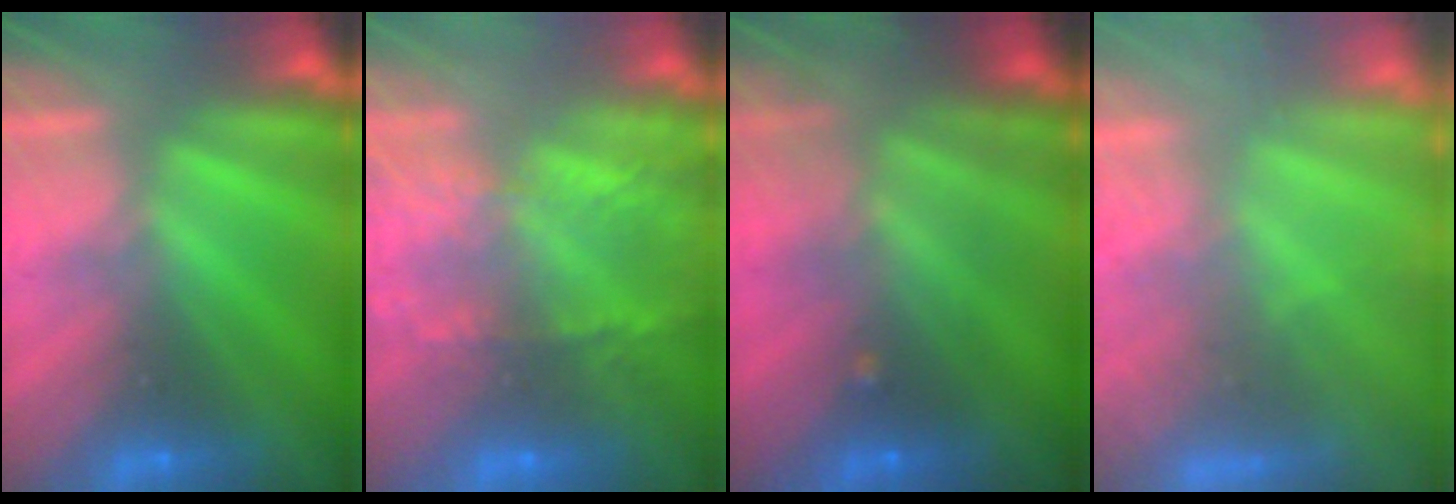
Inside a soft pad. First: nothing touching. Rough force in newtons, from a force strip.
{"total": 7.0}
{"total": 7.8}
{"total": 7.6}